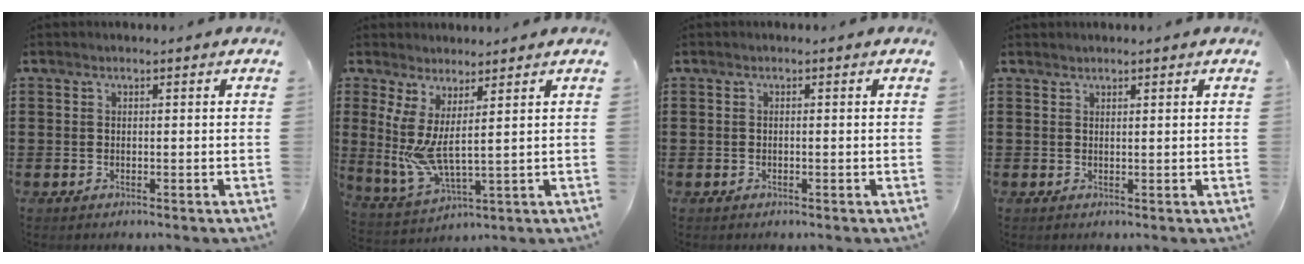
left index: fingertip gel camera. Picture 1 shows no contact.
{"total": 6.3, "force": [2.6, 1.1, 5.6], "torque": [-0.145, -0.039, 0.043]}
{"total": 0.0}
{"total": 0.9, "force": [0.9, -0.1, 0.2], "torque": [-0.006, -0.002, 0.018]}